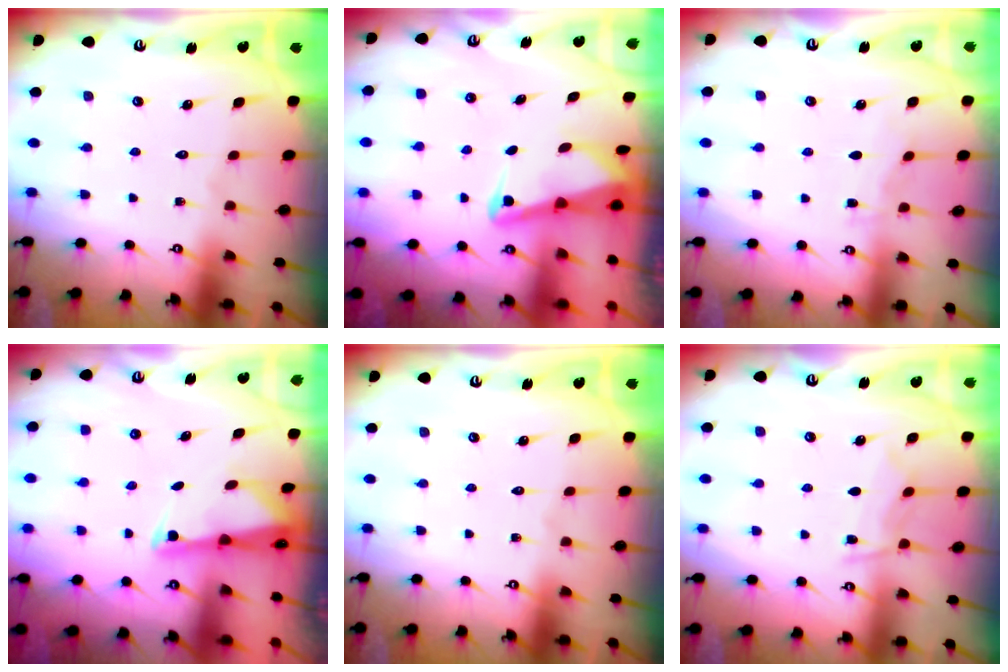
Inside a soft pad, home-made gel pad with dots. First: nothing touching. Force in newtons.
{"total": 2.5, "press": 2.5, "slide": 0.6}
{"total": 2.8, "press": 2.8, "slide": 0.3}
{"total": 1.8, "press": 1.8, "slide": 0.4}
{"total": 0.0}
{"total": 6.6, "press": 6.6, "slide": 0.7}